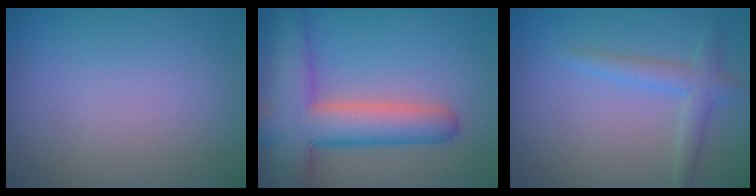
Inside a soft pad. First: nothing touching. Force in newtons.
{"total": 8.8, "press": 8.8, "slide": 0.4}
{"total": 2.5, "press": 2.5, "slide": 0.1}